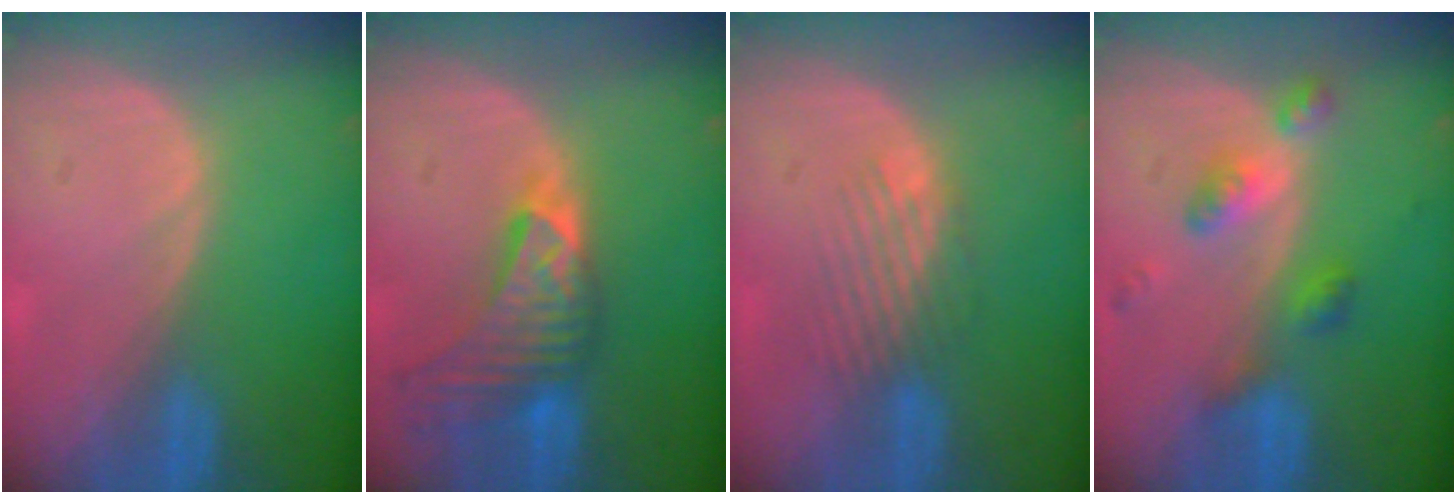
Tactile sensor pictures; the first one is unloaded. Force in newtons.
{"total": 9.1, "press": 8.3, "slide": 3.8}
{"total": 4.1, "press": 3.6, "slide": 1.9}
{"total": 6.0, "press": 5.3, "slide": 2.8}